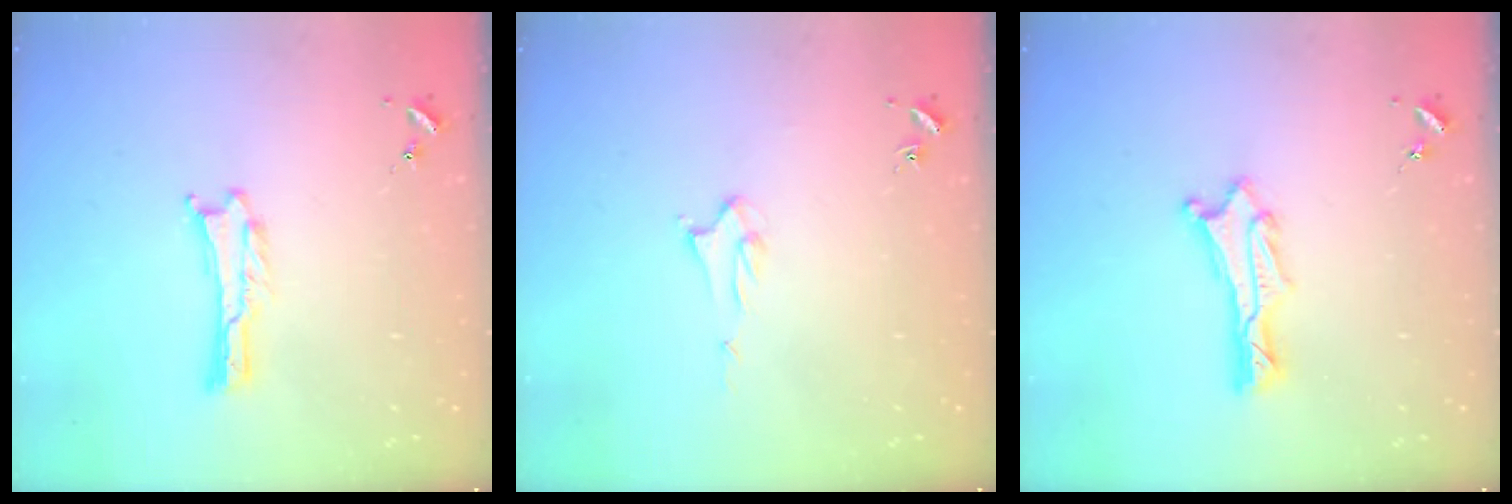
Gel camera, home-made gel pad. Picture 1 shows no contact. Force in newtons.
{"total": 1.9, "press": 1.9, "slide": 0.1}
{"total": 1.3, "press": 1.2, "slide": 0.1}